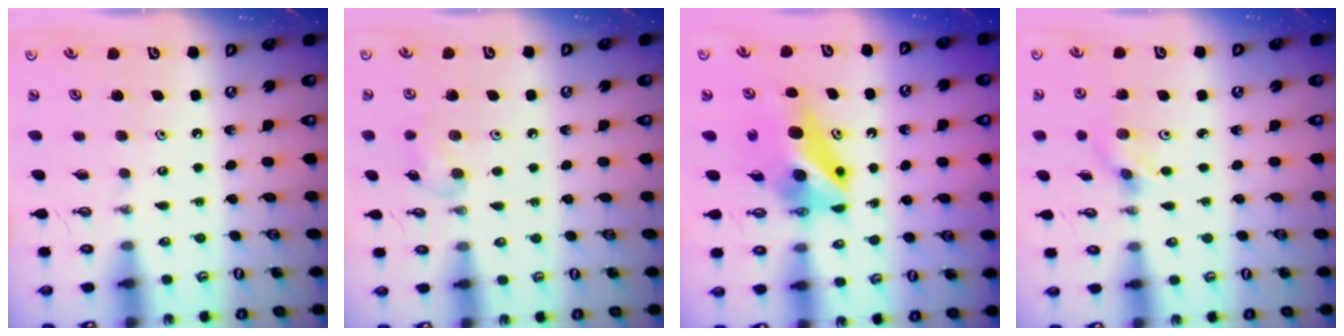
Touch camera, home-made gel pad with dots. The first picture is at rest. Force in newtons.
{"total": 9.6, "press": 9.1, "slide": 3.3}
{"total": 8.4, "press": 8.4, "slide": 0.6}
{"total": 2.6, "press": 2.4, "slide": 0.8}